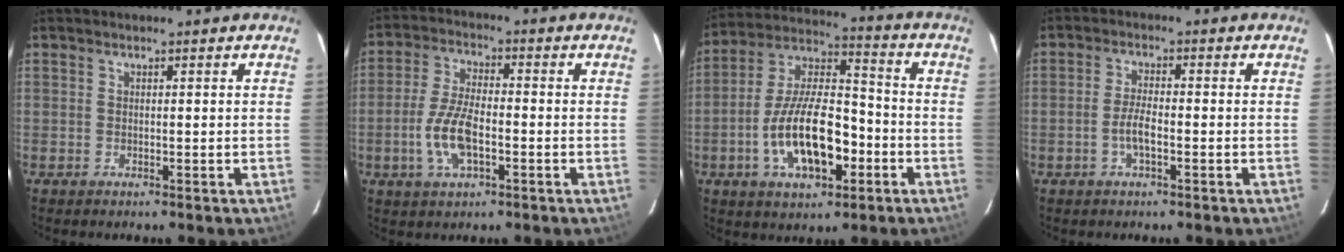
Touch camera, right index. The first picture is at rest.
{"total": 8.9, "force": [-2.8, 3.7, 7.6], "torque": [-0.161, -0.001, -0.052]}
{"total": 16.8, "force": [-5.6, 7.5, 13.9], "torque": [-0.270, 0.007, -0.092]}
{"total": 3.6, "force": [-1.4, 0.9, 3.1], "torque": [-0.067, 0.000, -0.026]}